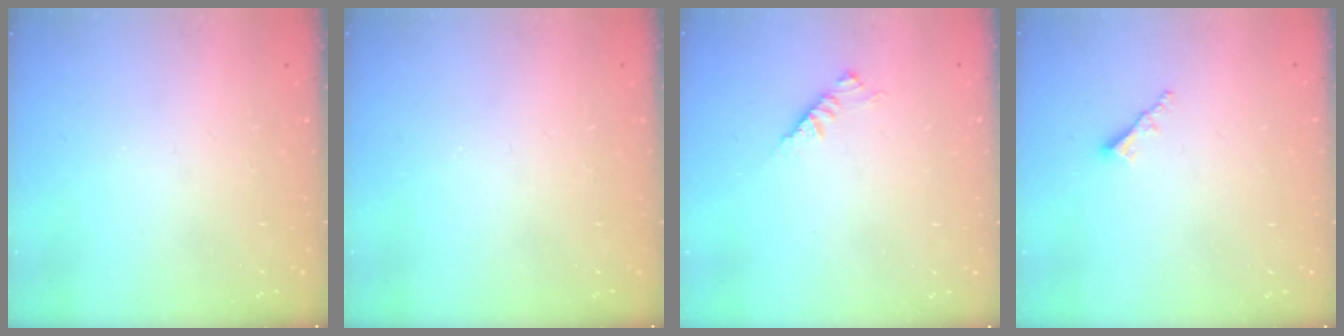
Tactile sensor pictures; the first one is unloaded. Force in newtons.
{"total": 0.0}
{"total": 2.9, "press": 2.8, "slide": 0.7}
{"total": 2.3, "press": 2.2, "slide": 0.6}